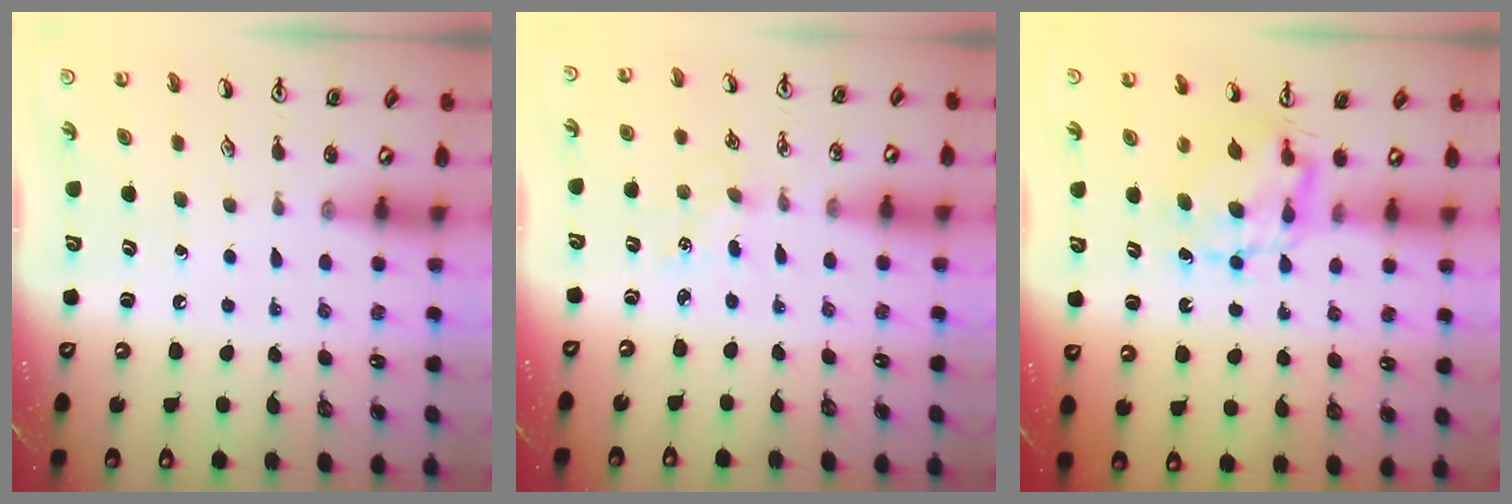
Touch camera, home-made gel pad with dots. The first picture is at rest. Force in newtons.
{"total": 2.7, "press": 2.7, "slide": 0.4}
{"total": 7.0, "press": 6.9, "slide": 0.7}